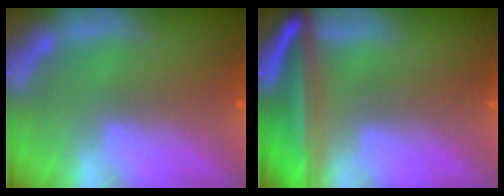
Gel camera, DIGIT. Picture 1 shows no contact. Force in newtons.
{"total": 10.0}